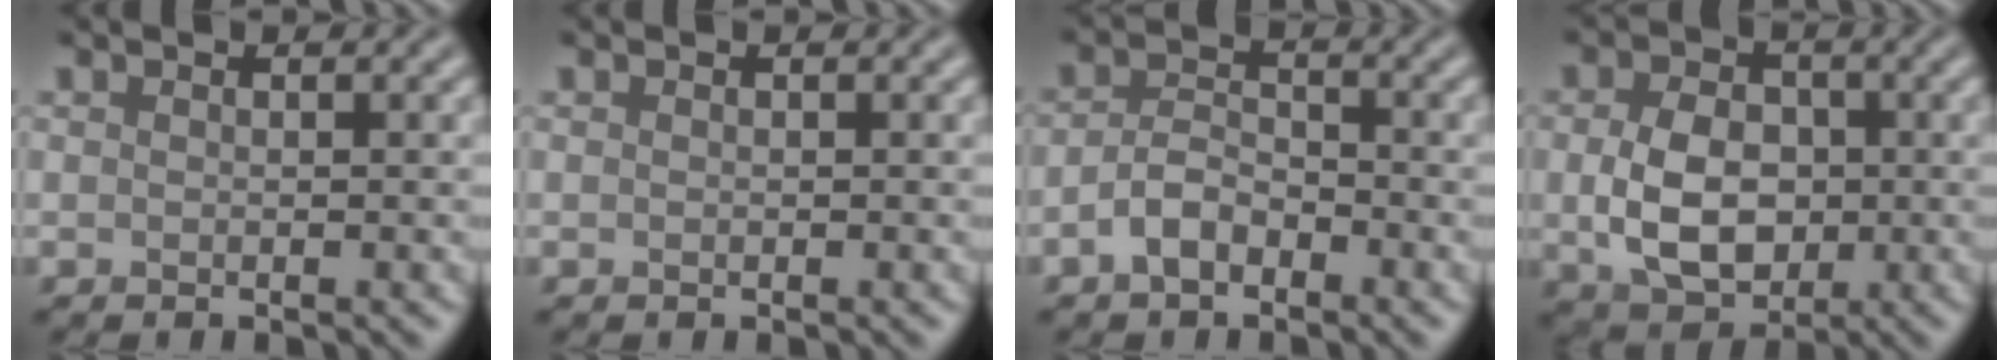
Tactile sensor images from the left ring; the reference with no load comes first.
{"total": 0.0}
{"total": 2.9, "force": [-1.6, 1.6, 1.8], "torque": [-0.035, 0.007, -0.037]}
{"total": 6.0, "force": [-0.4, 4.3, 4.1], "torque": [-0.086, -0.006, -0.006]}